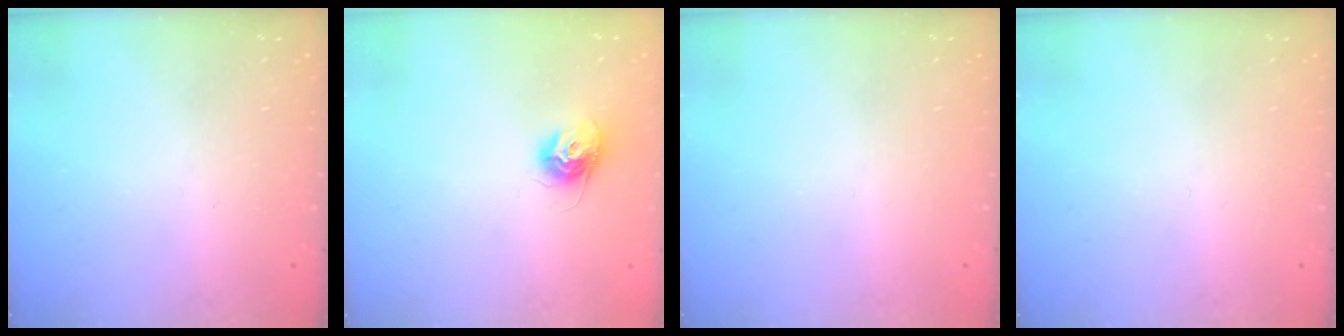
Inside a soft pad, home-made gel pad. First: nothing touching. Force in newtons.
{"total": 10.8, "press": 10.7, "slide": 0.6}
{"total": 0.0}
{"total": 0.0}